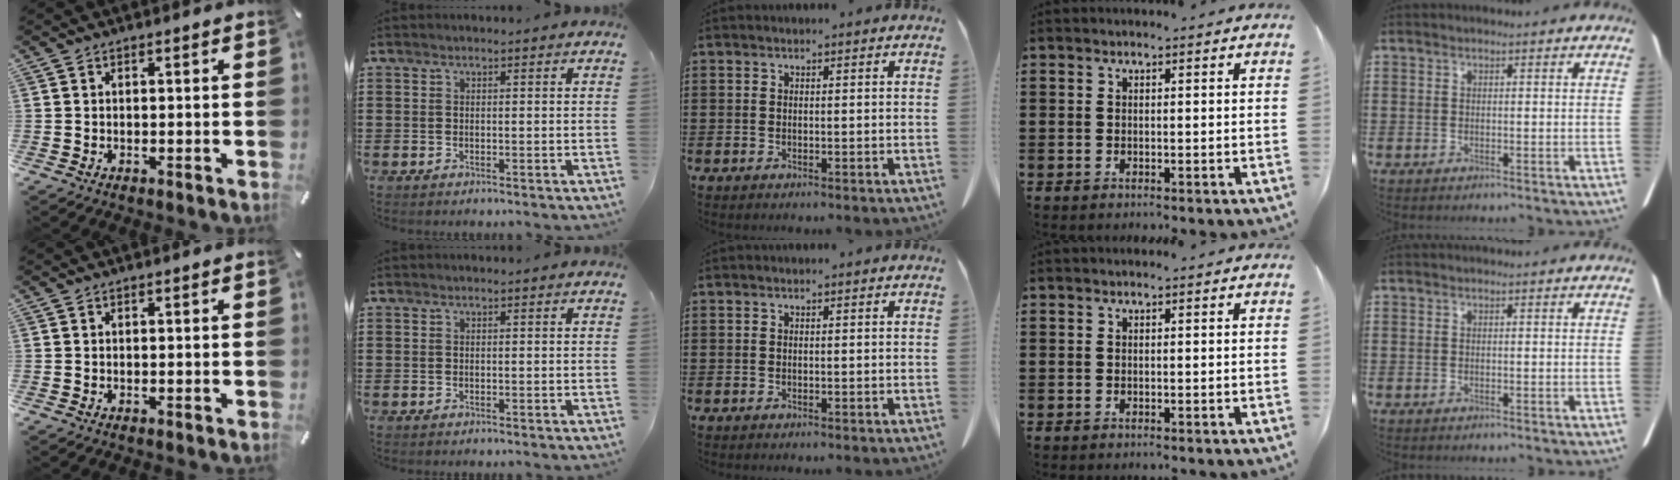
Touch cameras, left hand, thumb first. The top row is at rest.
{}